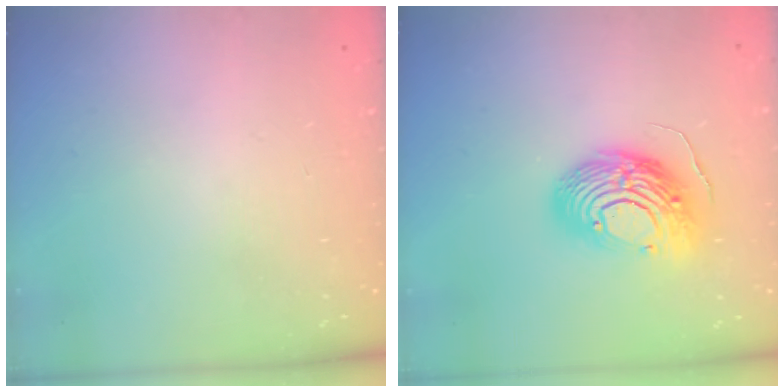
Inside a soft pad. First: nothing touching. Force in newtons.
{"total": 13.7, "press": 13.5, "slide": 2.3}